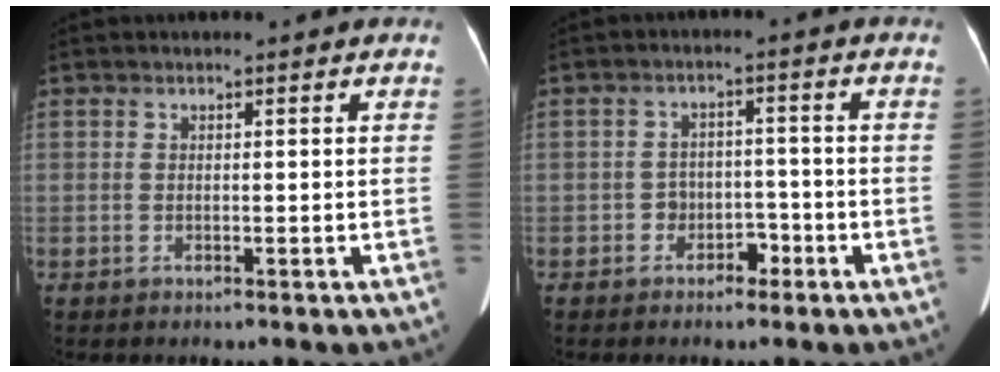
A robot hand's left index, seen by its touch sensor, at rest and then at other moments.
{"total": 3.2, "force": [-1.9, 2.3, 1.2], "torque": [-0.013, 0.014, -0.028]}